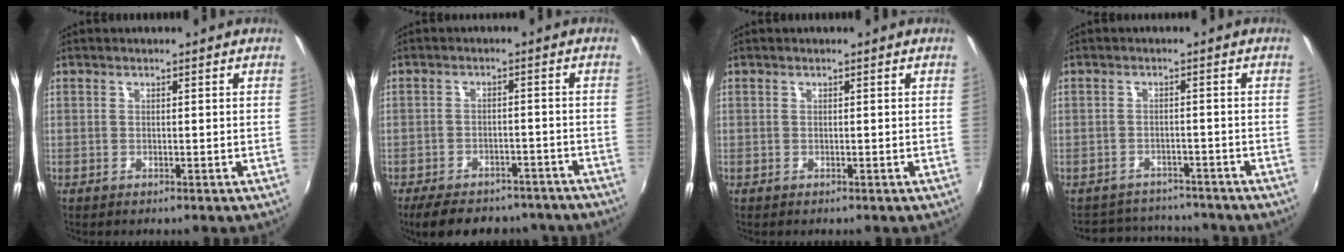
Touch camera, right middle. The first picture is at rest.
{"total": 15.4, "force": [-12.6, 6.0, 6.5], "torque": [-0.136, -0.006, -0.163]}
{"total": 0.0}
{"total": 7.9, "force": [-7.3, 2.7, 1.0], "torque": [-0.033, 0.017, -0.106]}